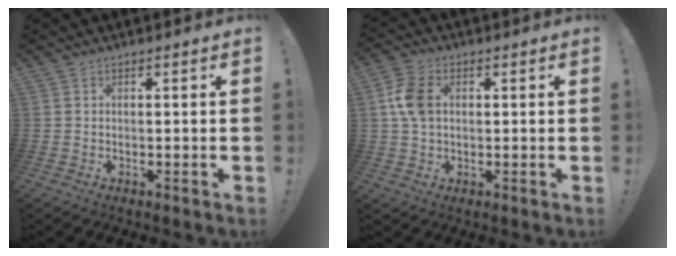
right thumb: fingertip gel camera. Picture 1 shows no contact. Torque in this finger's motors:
{"motor_torque": [0.07, 0.08, 0.79, -0.12, 0.01]}